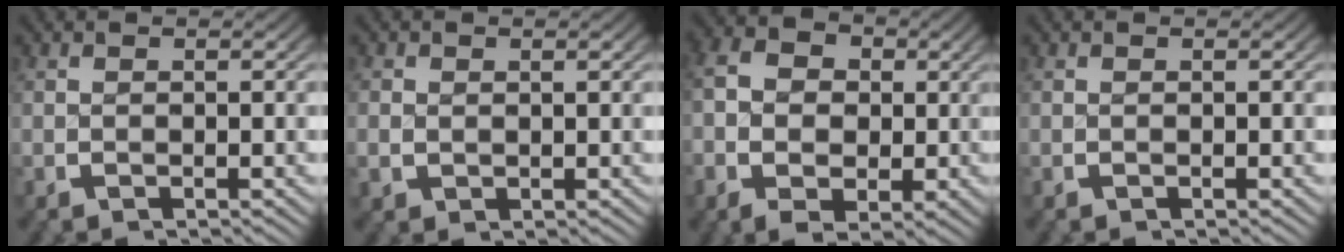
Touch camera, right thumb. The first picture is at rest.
{"total": 1.2, "force": [0.4, 1.0, 0.5], "torque": [-0.012, 0.000, 0.012]}
{"total": 7.2, "force": [0.1, 5.4, 4.6], "torque": [-0.083, -0.018, 0.003]}
{"total": 0.0}